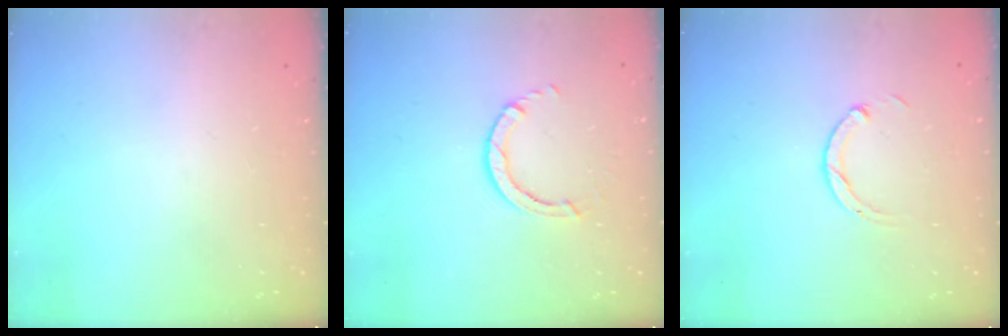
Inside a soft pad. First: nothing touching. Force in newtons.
{"total": 3.4, "press": 3.3, "slide": 0.5}
{"total": 3.0, "press": 2.9, "slide": 0.4}